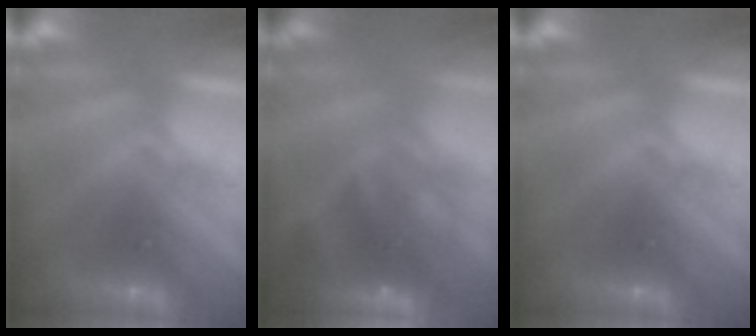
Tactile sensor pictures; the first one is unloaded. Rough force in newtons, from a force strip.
{"total": 6.7}
{"total": 0.0}